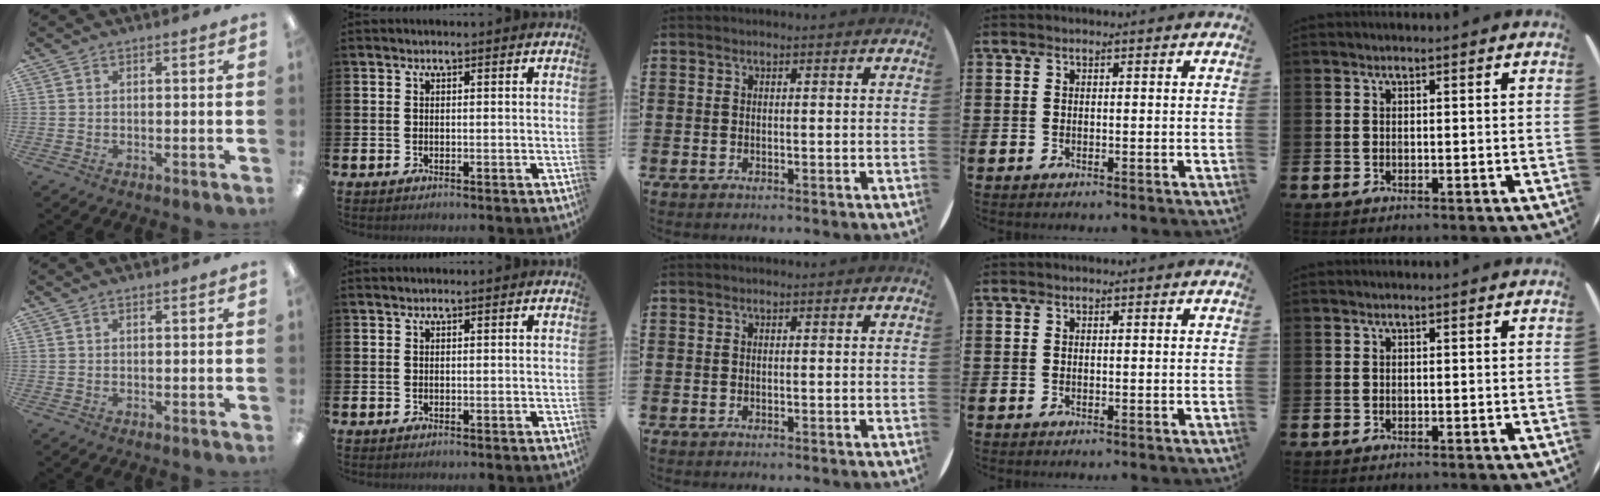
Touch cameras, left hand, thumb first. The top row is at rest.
{"thumb": {"total": 0.6, "force": [0.4, 0.1, 0.3], "torque": [-0.007, 0.002, 0.007]}}